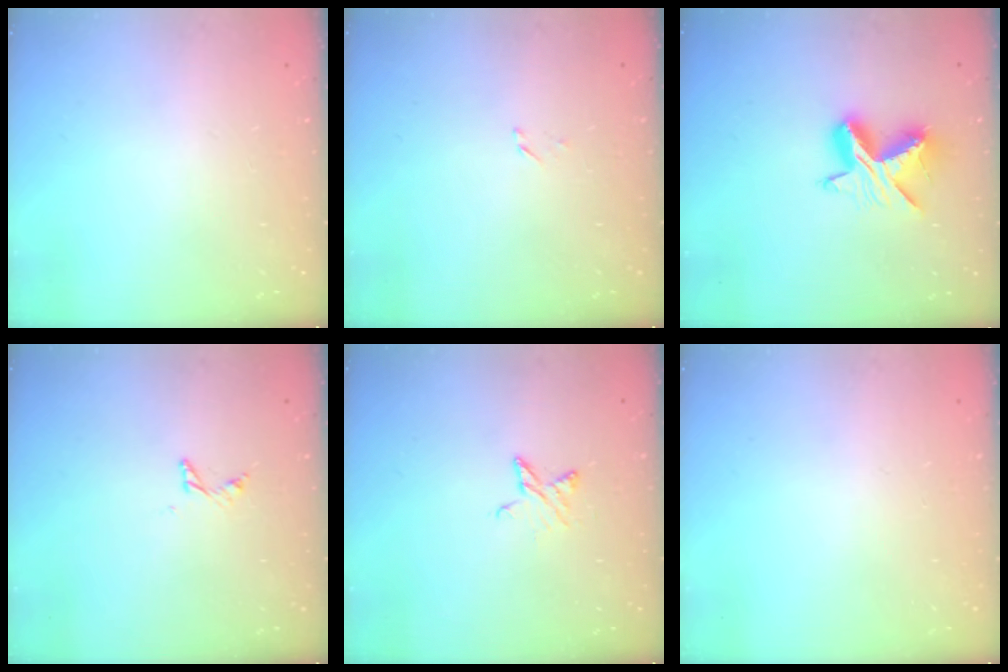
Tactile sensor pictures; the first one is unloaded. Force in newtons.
{"total": 1.6, "press": 1.6, "slide": 0.2}
{"total": 11.3, "press": 11.3, "slide": 0.5}
{"total": 4.9, "press": 4.8, "slide": 0.4}
{"total": 5.7, "press": 5.7, "slide": 0.4}
{"total": 0.0}